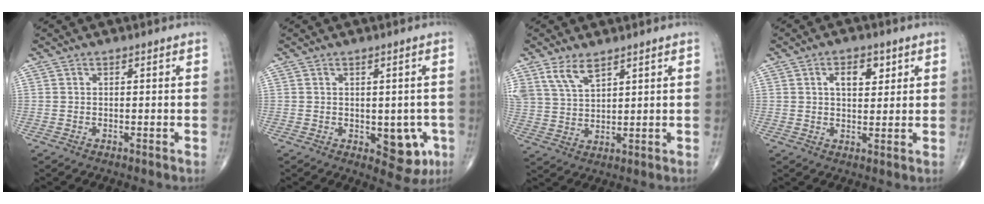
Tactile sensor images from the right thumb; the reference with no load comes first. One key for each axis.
{"total": 7.2, "fx": -1.8, "fy": 4.1, "fz": 5.7, "tx": -0.030, "ty": -0.001, "tz": -0.012}
{"total": 5.9, "fx": 4.1, "fy": 2.5, "fz": 3.4, "tx": -0.063, "ty": -0.016, "tz": 0.089}
{"total": 5.5, "fx": 2.1, "fy": 3.1, "fz": 4.0, "tx": -0.045, "ty": -0.008, "tz": 0.032}